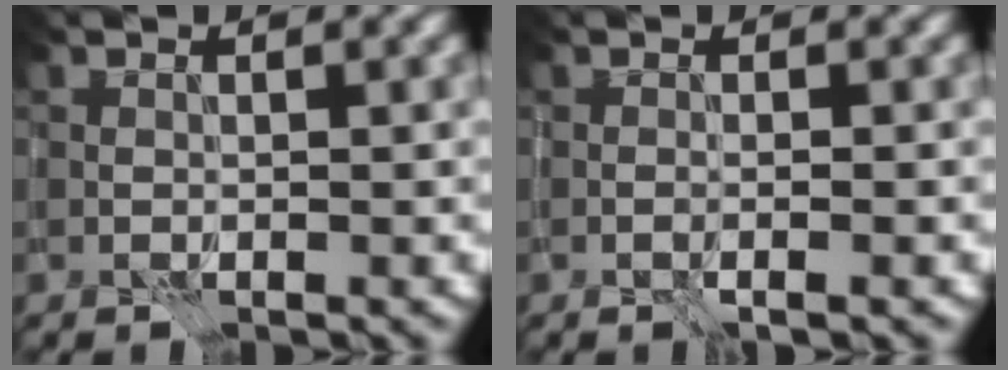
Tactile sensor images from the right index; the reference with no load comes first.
{"total": 1.2, "force": [-0.5, 0.1, 1.1], "torque": [-0.016, 0.003, -0.013]}